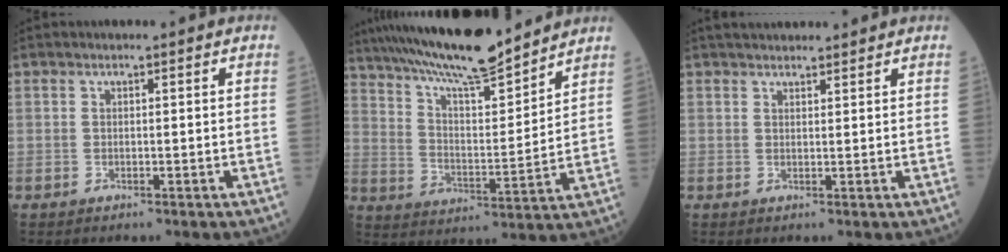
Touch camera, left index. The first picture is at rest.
{"total": 17.6, "force": [15.4, 1.5, 8.4], "torque": [-0.150, 0.007, 0.258]}
{"total": 6.4, "force": [5.9, 1.1, 2.3], "torque": [-0.030, 0.034, 0.086]}